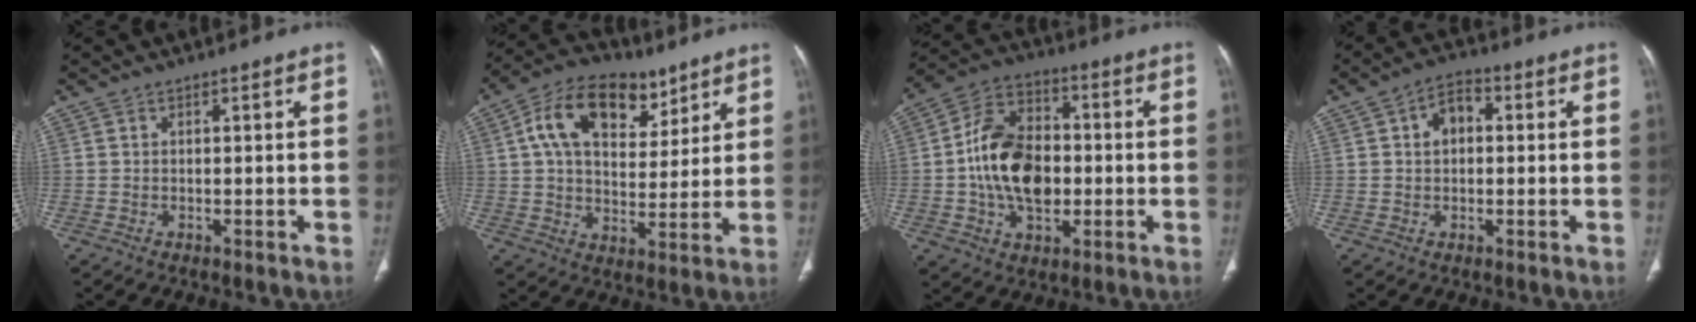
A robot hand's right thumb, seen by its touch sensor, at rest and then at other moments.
{"total": 17.2, "force": [7.8, 10.7, 11.0], "torque": [-0.155, -0.006, 0.130]}
{"total": 16.2, "force": [-1.3, 11.0, 11.8], "torque": [-0.185, 0.026, -0.021]}
{"total": 5.5, "force": [0.9, 3.8, 3.9], "torque": [-0.053, 0.016, 0.007]}